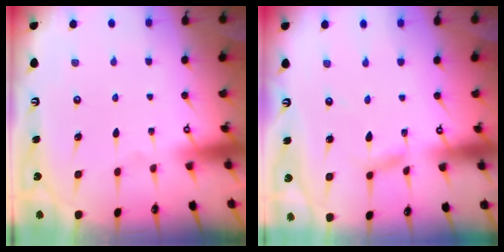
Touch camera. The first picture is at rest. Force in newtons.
{"total": 2.3, "press": 2.3, "slide": 0.1}